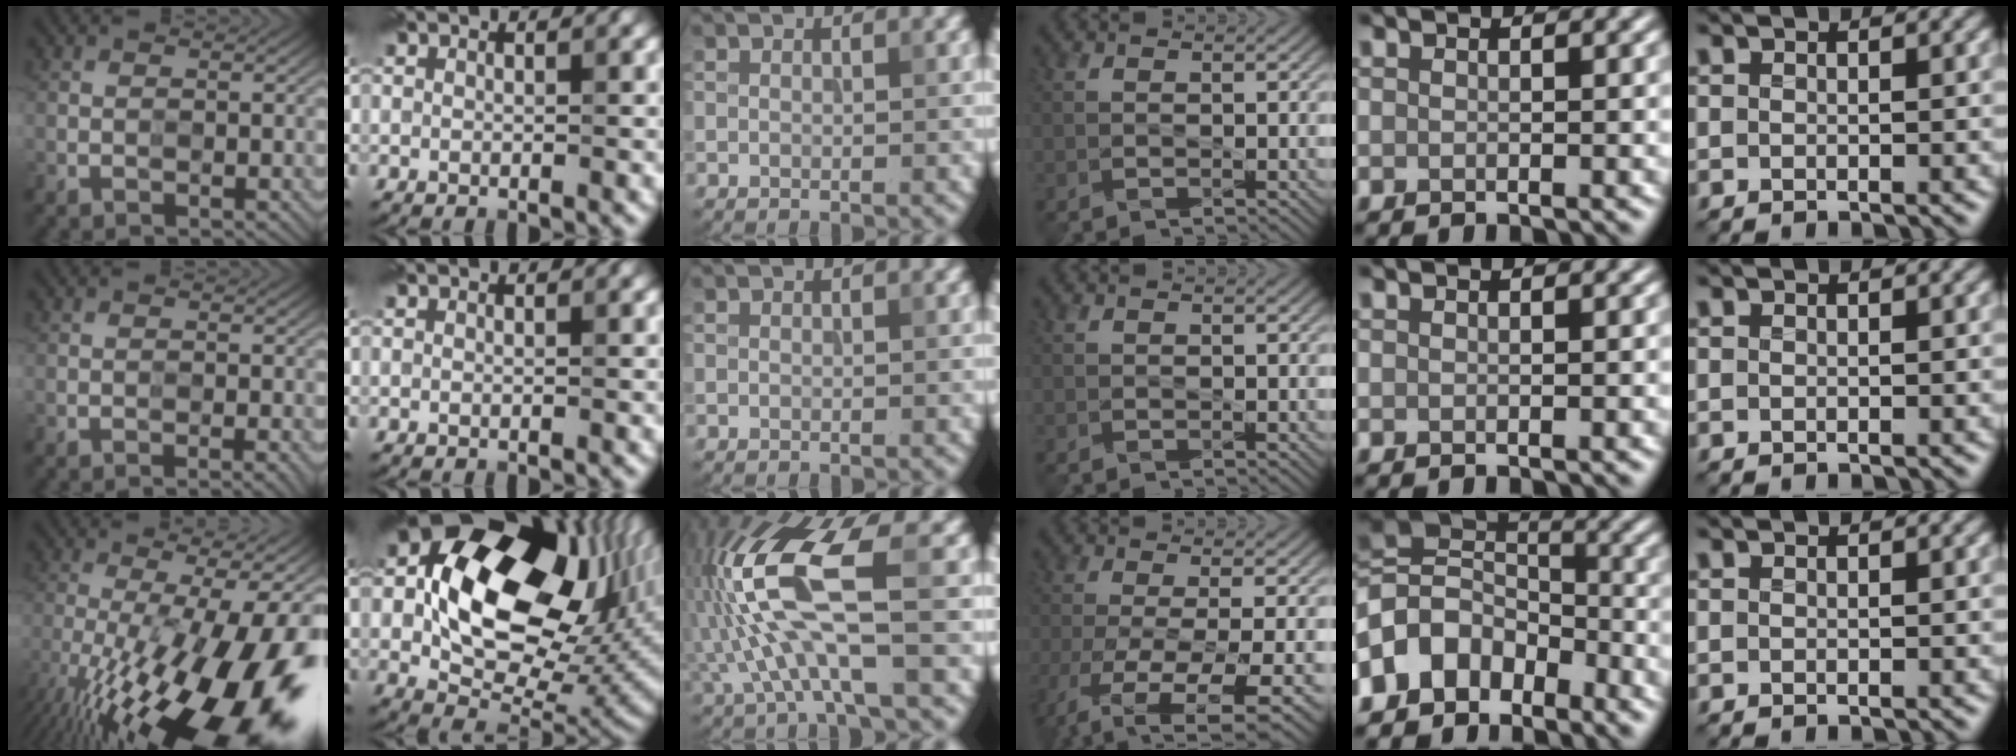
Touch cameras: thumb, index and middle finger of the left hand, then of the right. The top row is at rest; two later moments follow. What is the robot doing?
{"motion": "wipe", "object": "glass cup"}